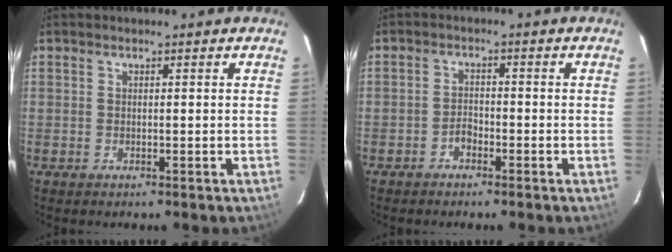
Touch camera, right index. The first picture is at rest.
{"total": 2.0, "force": [-1.5, 1.1, 0.8], "torque": [-0.015, 0.005, -0.027]}